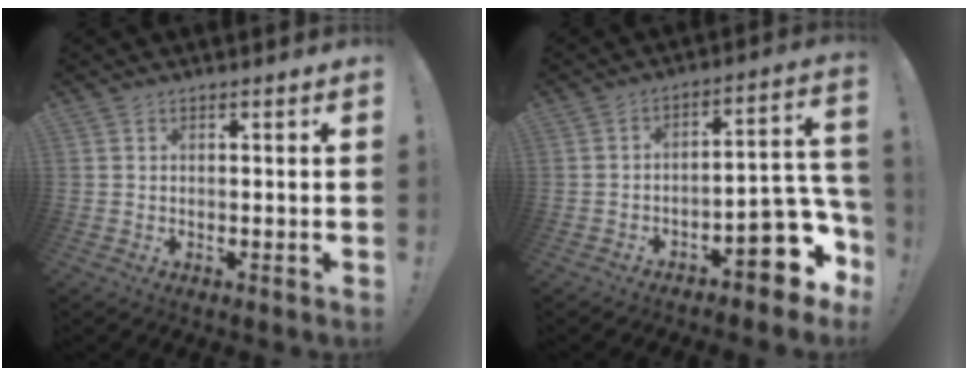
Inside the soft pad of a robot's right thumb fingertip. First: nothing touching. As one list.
[{"total": 13.7, "force": [-6.9, 5.9, 10.2], "torque": [-0.098, 0.036, -0.103]}]